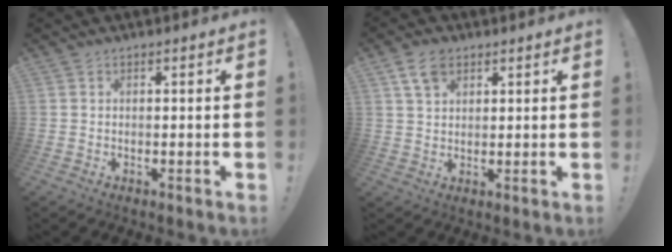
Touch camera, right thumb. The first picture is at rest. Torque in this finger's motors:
{"motor_torque": [0.08, 0.09, 0.11, -0.11, 0.00]}